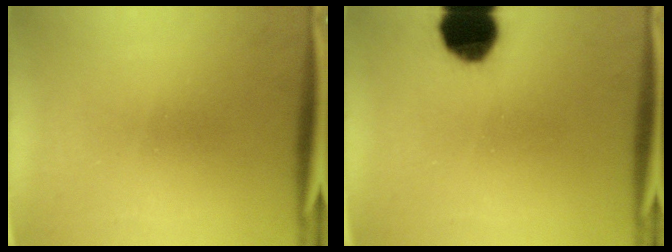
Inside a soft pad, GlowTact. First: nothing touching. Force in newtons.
{"total": 13.1}